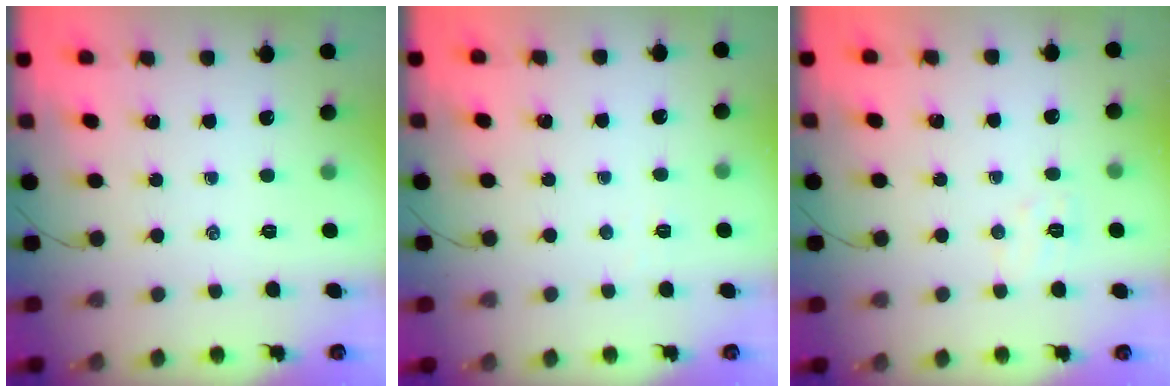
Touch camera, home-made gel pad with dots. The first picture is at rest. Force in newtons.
{"total": 1.9, "press": 1.8, "slide": 0.6}
{"total": 5.0, "press": 4.9, "slide": 1.1}